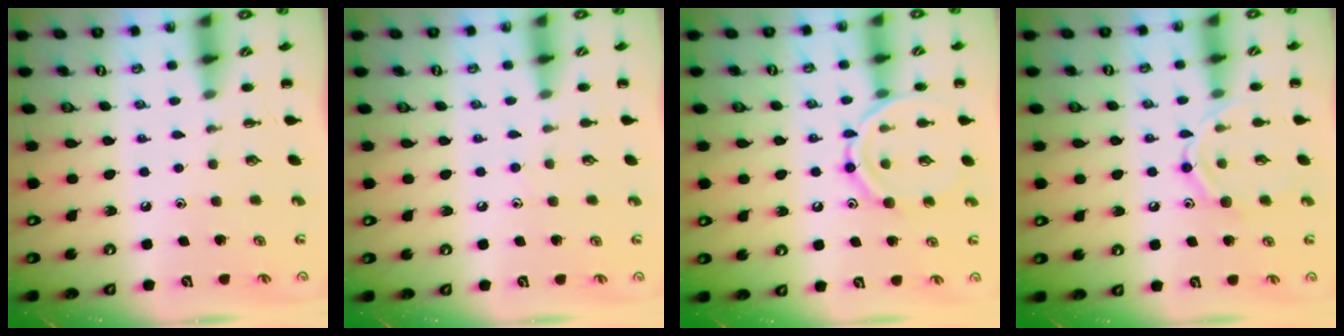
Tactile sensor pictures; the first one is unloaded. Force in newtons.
{"total": 5.3, "press": 4.9, "slide": 2.0}
{"total": 13.0, "press": 12.9, "slide": 1.0}
{"total": 10.9, "press": 10.8, "slide": 0.9}